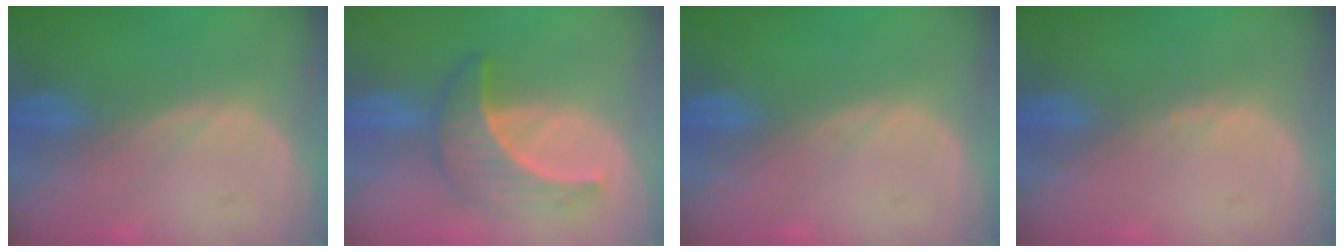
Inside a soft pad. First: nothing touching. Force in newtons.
{"total": 6.9, "press": 6.4, "slide": 2.8}
{"total": 0.0}
{"total": 0.6, "press": 0.5, "slide": 0.3}